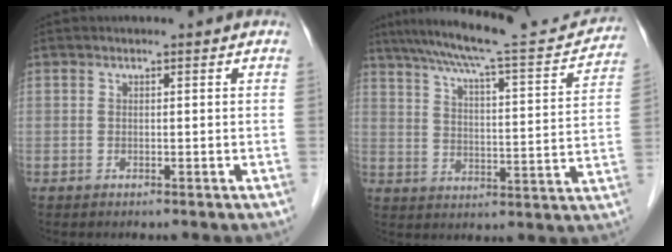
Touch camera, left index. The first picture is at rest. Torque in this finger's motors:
{"motor_torque": [0.10, -0.15, 0.35, 0.09]}